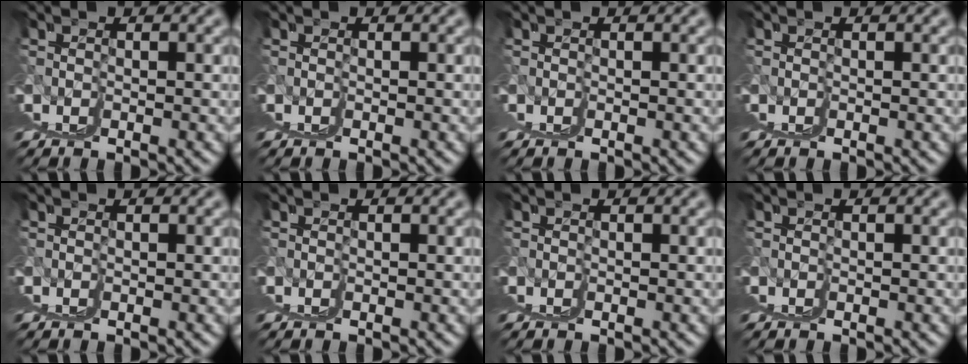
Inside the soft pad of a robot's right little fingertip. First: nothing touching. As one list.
[{"total": 0.0}, {"total": 0.9, "force": [0.3, -0.6, -0.5], "torque": [0.010, 0.001, 0.004]}, {"total": 0.0}, {"total": 0.0}, {"total": 0.0}, {"total": 0.0}, {"total": 0.0}]